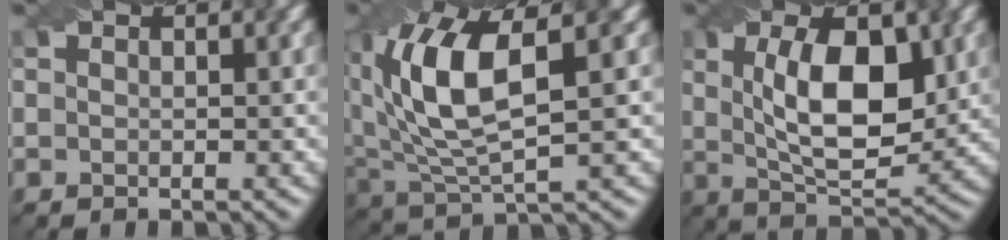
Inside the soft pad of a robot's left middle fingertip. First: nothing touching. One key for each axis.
{"total": 8.9, "fx": 1.5, "fy": 3.9, "fz": 7.8, "tx": -0.173, "ty": 0.009, "tz": 0.040}
{"total": 8.4, "fx": 1.0, "fy": 3.7, "fz": 7.5, "tx": -0.125, "ty": 0.006, "tz": 0.028}